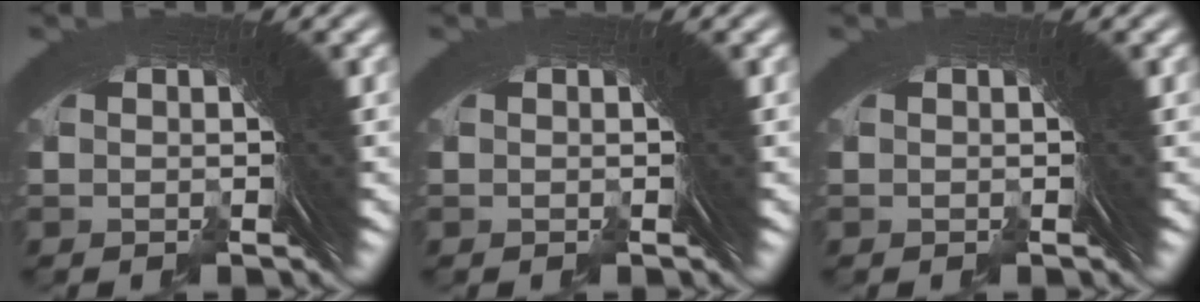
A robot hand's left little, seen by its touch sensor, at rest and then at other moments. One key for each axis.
{"total": 0.0}
{"total": 0.0}